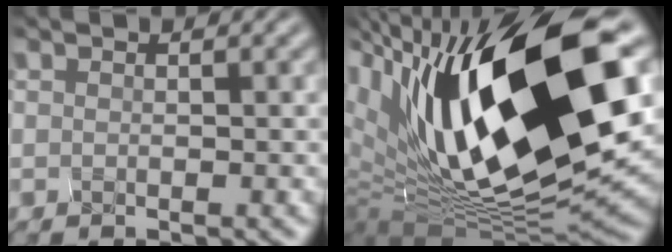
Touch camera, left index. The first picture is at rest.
{"total": 17.6, "force": [5.1, 7.8, 15.0], "torque": [-0.270, 0.010, 0.091]}